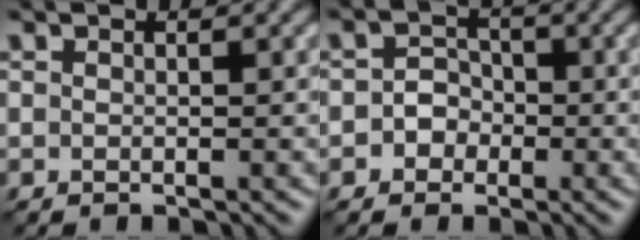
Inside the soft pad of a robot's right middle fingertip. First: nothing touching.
{"total": 2.1, "force": [-0.6, 1.8, 0.7], "torque": [0.005, 0.002, -0.020]}